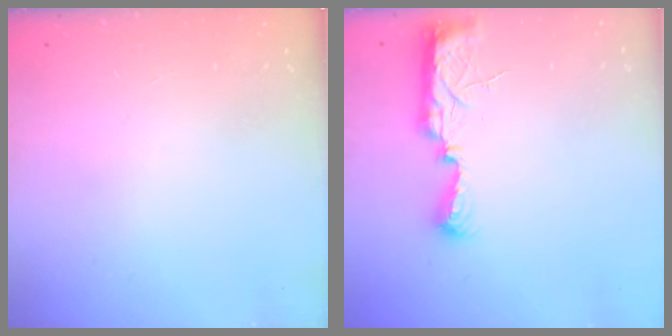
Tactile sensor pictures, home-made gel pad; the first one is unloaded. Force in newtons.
{"total": 10.4, "press": 8.9, "slide": 5.4}